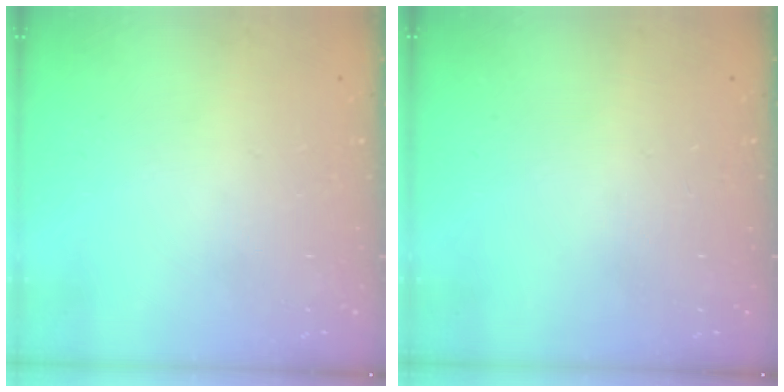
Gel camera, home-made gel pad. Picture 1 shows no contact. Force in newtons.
{"total": 0.0}